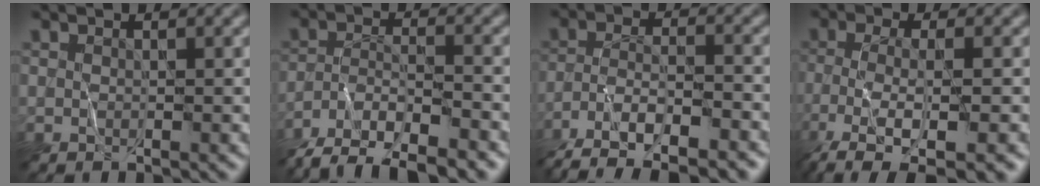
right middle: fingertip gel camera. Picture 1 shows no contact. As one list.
[{"total": 8.5, "force": [-7.2, 1.9, 3.9], "torque": [-0.059, -0.017, -0.124]}, {"total": 9.5, "force": [-7.5, 2.8, 5.0], "torque": [-0.077, -0.010, -0.128]}, {"total": 6.2, "force": [-3.7, 1.4, 4.8], "torque": [-0.085, -0.003, -0.076]}]